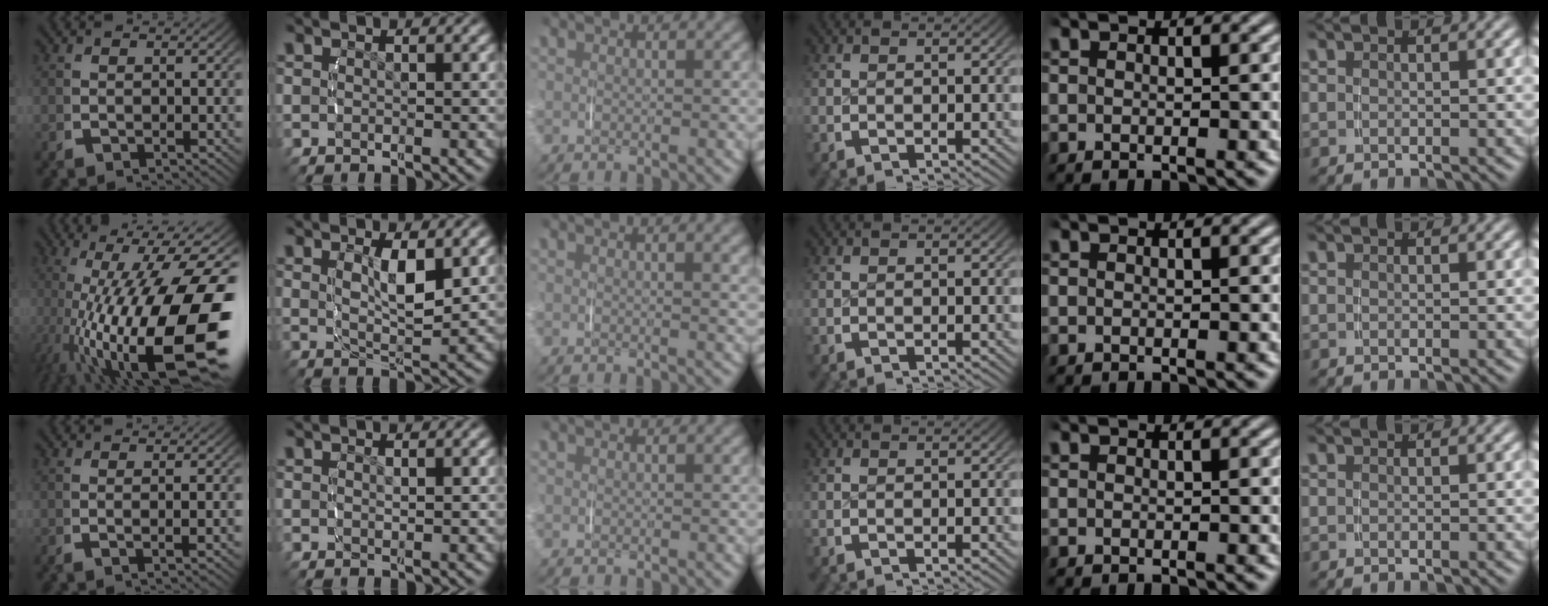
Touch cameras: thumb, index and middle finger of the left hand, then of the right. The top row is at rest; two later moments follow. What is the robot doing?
{"motion": "lift_and_place", "object": "glasses case"}